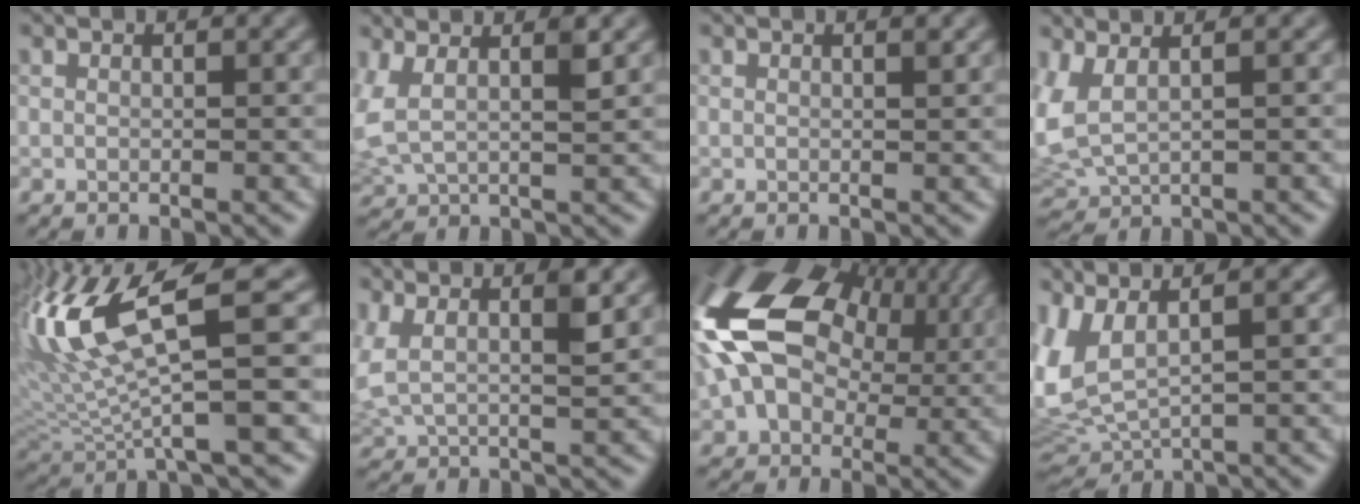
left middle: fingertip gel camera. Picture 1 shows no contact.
{"total": 3.7, "force": [1.3, 1.5, 3.1], "torque": [-0.094, 0.007, 0.038]}
{"total": 0.9, "force": [0.5, 0.3, 0.7], "torque": [0.000, 0.006, 0.000]}
{"total": 3.0, "force": [0.3, 1.3, 2.7], "torque": [-0.093, 0.006, 0.020]}
{"total": 10.5, "force": [2.3, 2.1, 10.0], "torque": [-0.206, 0.017, 0.059]}
{"total": 3.9, "force": [1.9, 1.3, 3.2], "torque": [-0.085, 0.009, 0.050]}
{"total": 15.3, "force": [1.8, 10.9, 10.5], "torque": [-0.206, 0.018, 0.041]}
{"total": 4.9, "force": [0.8, 1.7, 4.5], "torque": [-0.126, 0.005, 0.030]}